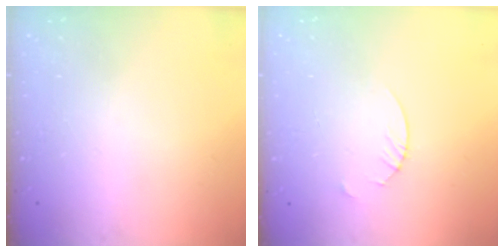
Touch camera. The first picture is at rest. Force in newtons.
{"total": 1.8, "press": 1.8, "slide": 0.2}